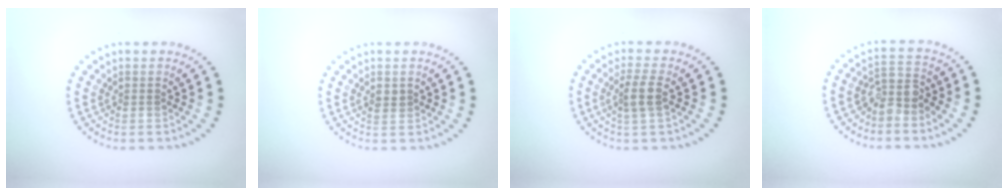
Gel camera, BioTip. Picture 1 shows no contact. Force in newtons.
{"total": 1.2, "press": 1.1, "slide": 0.2}
{"total": 2.2, "press": 1.9, "slide": 1.1}
{"total": 2.8, "press": 2.2, "slide": 1.8}